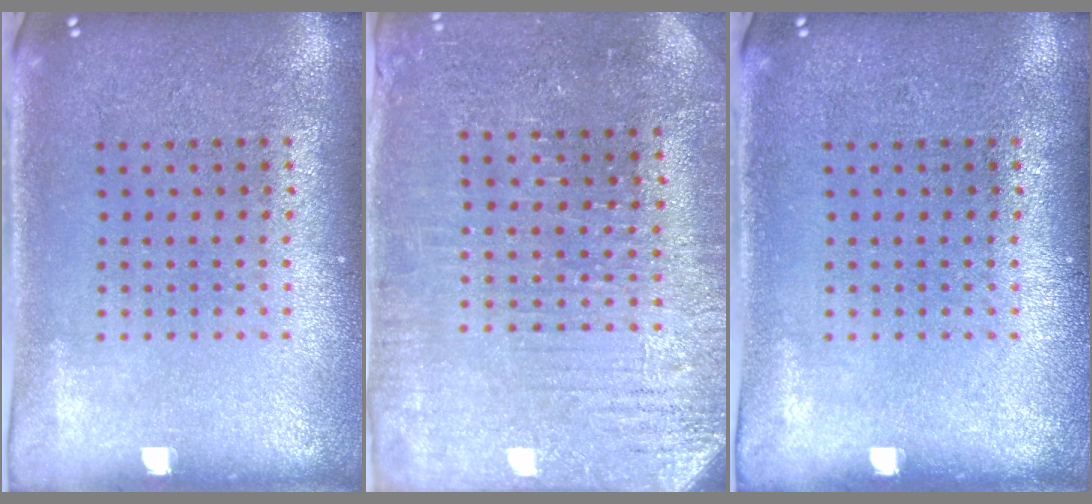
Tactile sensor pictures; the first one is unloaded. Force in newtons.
{"total": 3.1, "press": 3.1, "slide": 0.4}
{"total": 0.0}